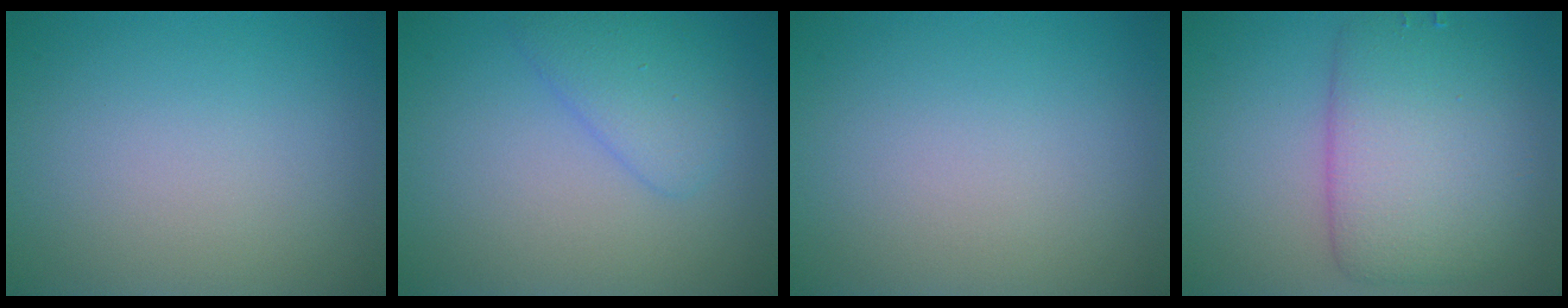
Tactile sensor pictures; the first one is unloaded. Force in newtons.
{"total": 2.8, "press": 2.8, "slide": 0.1}
{"total": 0.0}
{"total": 7.0, "press": 7.0, "slide": 0.2}